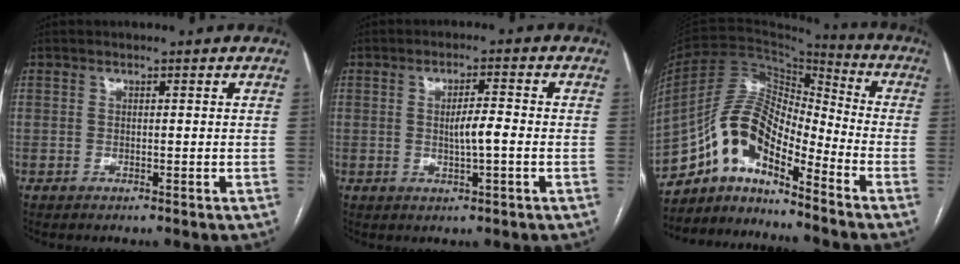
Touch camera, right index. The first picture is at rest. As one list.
[{"total": 4.1, "force": [-0.4, 0.4, 4.1], "torque": [-0.070, 0.001, -0.004]}, {"total": 13.5, "force": [-9.5, 3.9, 8.8], "torque": [-0.164, 0.036, -0.170]}]